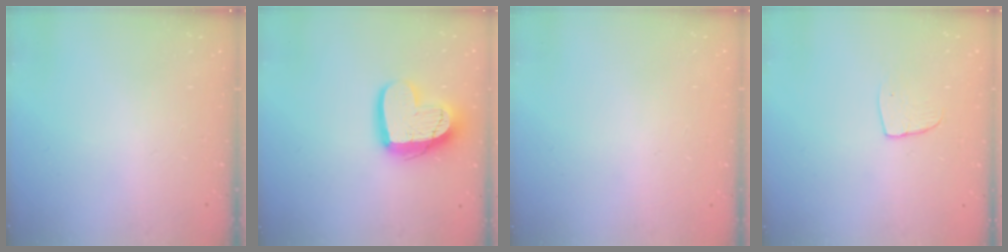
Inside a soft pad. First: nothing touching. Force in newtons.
{"total": 16.3, "press": 16.3, "slide": 1.3}
{"total": 0.0}
{"total": 6.5, "press": 6.5, "slide": 0.5}